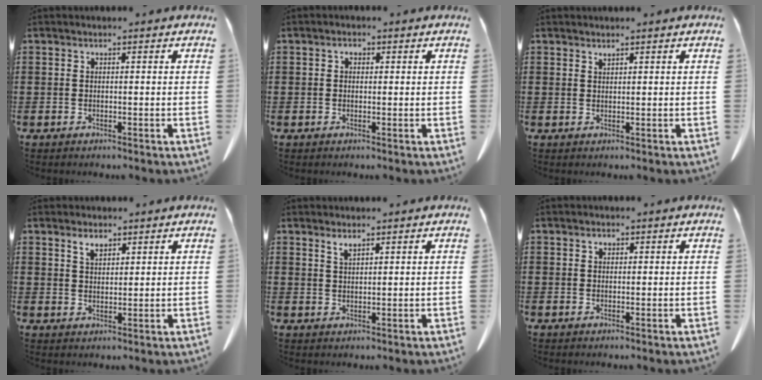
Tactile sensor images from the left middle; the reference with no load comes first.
{"total": 1.1, "force": [0.2, 0.7, 0.8], "torque": [-0.018, 0.006, 0.002]}
{"total": 0.8, "force": [0.8, 0.0, 0.2], "torque": [-0.007, -0.002, 0.016]}
{"total": 2.4, "force": [1.8, 1.0, 1.0], "torque": [-0.016, -0.002, 0.033]}
{"total": 1.7, "force": [1.4, 0.3, 1.0], "torque": [-0.022, 0.000, 0.026]}
{"total": 0.7, "force": [0.4, 0.5, 0.4], "torque": [-0.009, 0.004, 0.007]}